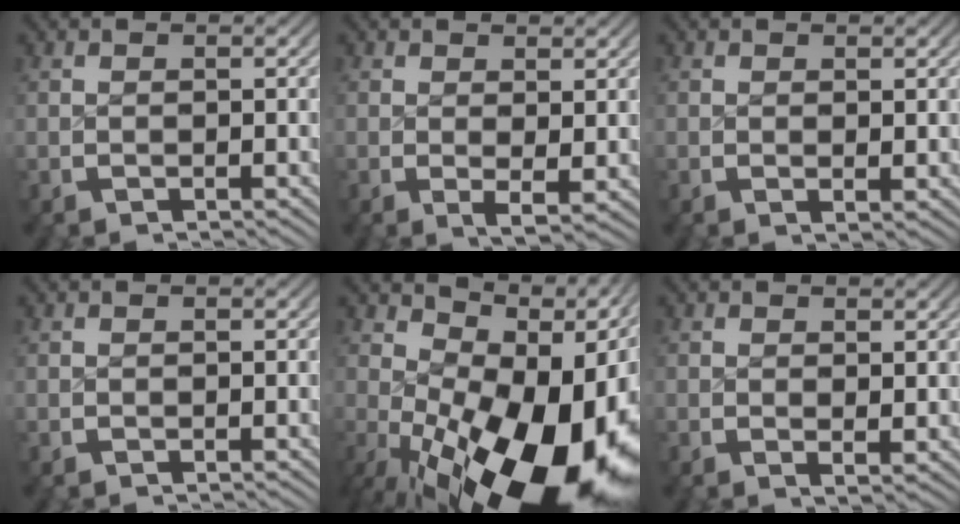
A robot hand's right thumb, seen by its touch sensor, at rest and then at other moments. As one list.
[{"total": 2.0, "force": [0.4, 1.0, 1.7], "torque": [-0.030, -0.013, 0.011]}, {"total": 0.8, "force": [0.5, 0.3, 0.5], "torque": [-0.004, -0.004, 0.010]}, {"total": 0.0}, {"total": 20.6, "force": [-3.0, 12.1, 16.4], "torque": [-0.260, -0.066, -0.005]}, {"total": 1.1, "force": [0.6, 0.4, 0.8], "torque": [-0.008, -0.006, 0.014]}]